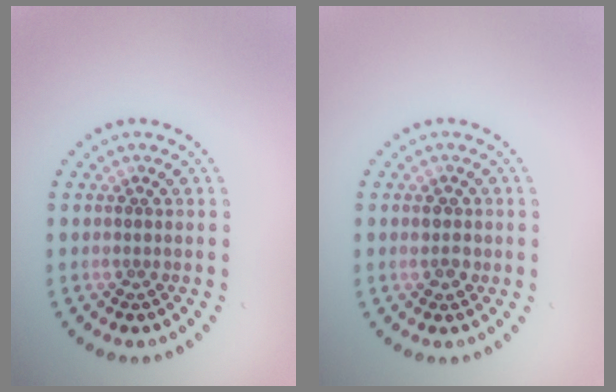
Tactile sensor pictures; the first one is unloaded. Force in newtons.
{"total": 1.5, "press": 1.5, "slide": 0.1}